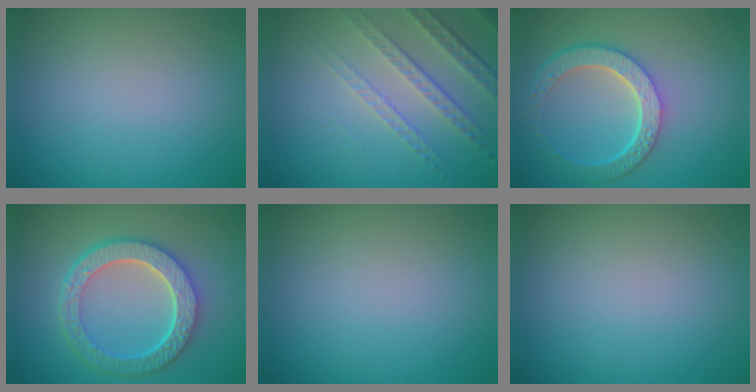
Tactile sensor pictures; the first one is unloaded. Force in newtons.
{"total": 4.6, "press": 3.3, "slide": 3.2}
{"total": 5.9, "press": 4.5, "slide": 3.8}
{"total": 6.8, "press": 5.3, "slide": 4.3}
{"total": 0.0}
{"total": 0.0}